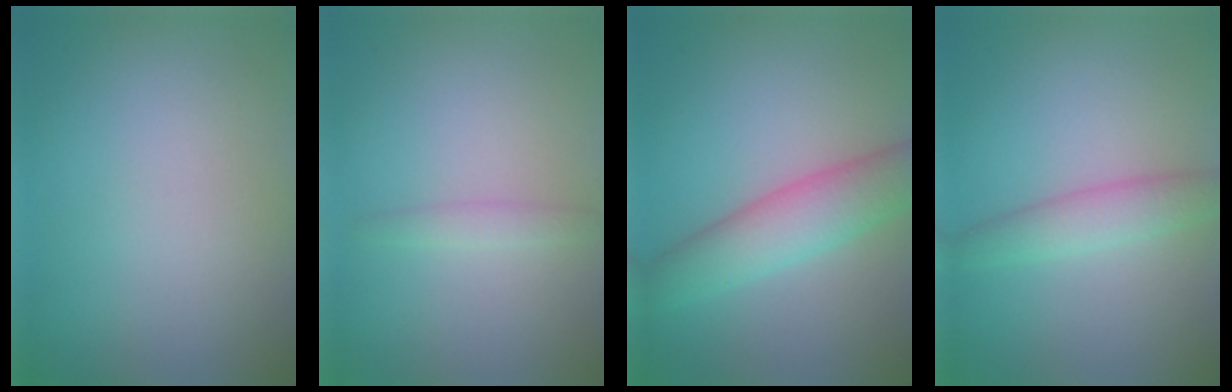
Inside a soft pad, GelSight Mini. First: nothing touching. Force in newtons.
{"total": 1.1, "press": 1.1, "slide": 0.0}
{"total": 5.1, "press": 5.1, "slide": 0.1}
{"total": 2.7, "press": 2.7, "slide": 0.1}